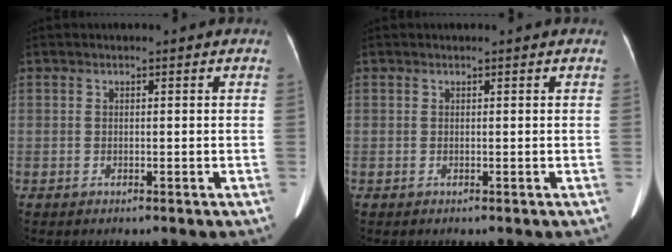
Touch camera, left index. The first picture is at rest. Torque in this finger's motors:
{"motor_torque": [-0.09, 0.06, -0.02, -0.01]}